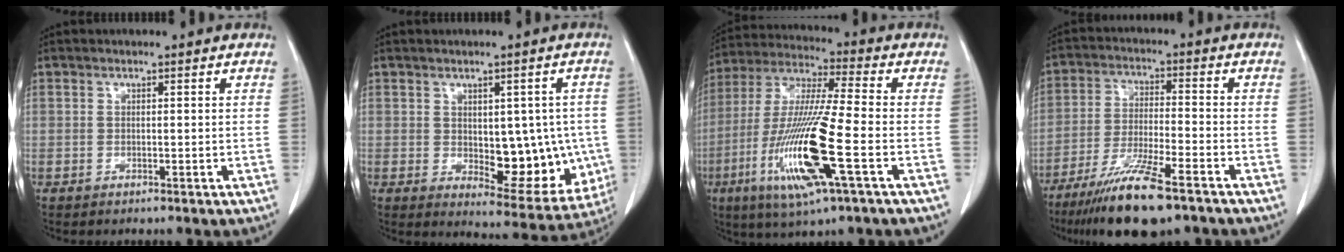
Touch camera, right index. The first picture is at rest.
{"total": 11.7, "force": [-0.9, 5.7, 10.2], "torque": [-0.111, -0.001, 0.009]}
{"total": 17.6, "force": [-5.6, 0.9, 16.6], "torque": [-0.347, -0.021, -0.105]}
{"total": 12.6, "force": [-8.7, 1.5, 9.0], "torque": [-0.168, -0.031, -0.151]}